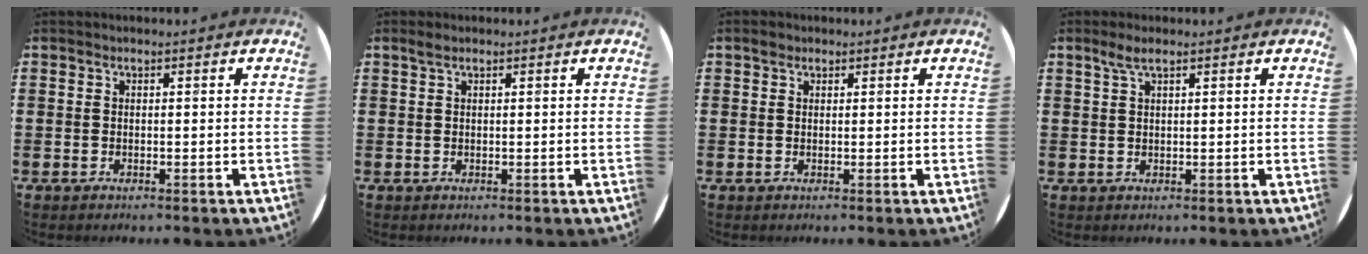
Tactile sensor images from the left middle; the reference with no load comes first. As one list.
[{"total": 0.7, "force": [0.5, 0.1, 0.4], "torque": [-0.007, 0.002, 0.009]}, {"total": 0.9, "force": [0.7, 0.5, 0.1], "torque": [0.005, 0.002, 0.011]}, {"total": 2.0, "force": [1.3, 0.3, 1.5], "torque": [-0.030, 0.005, 0.022]}]